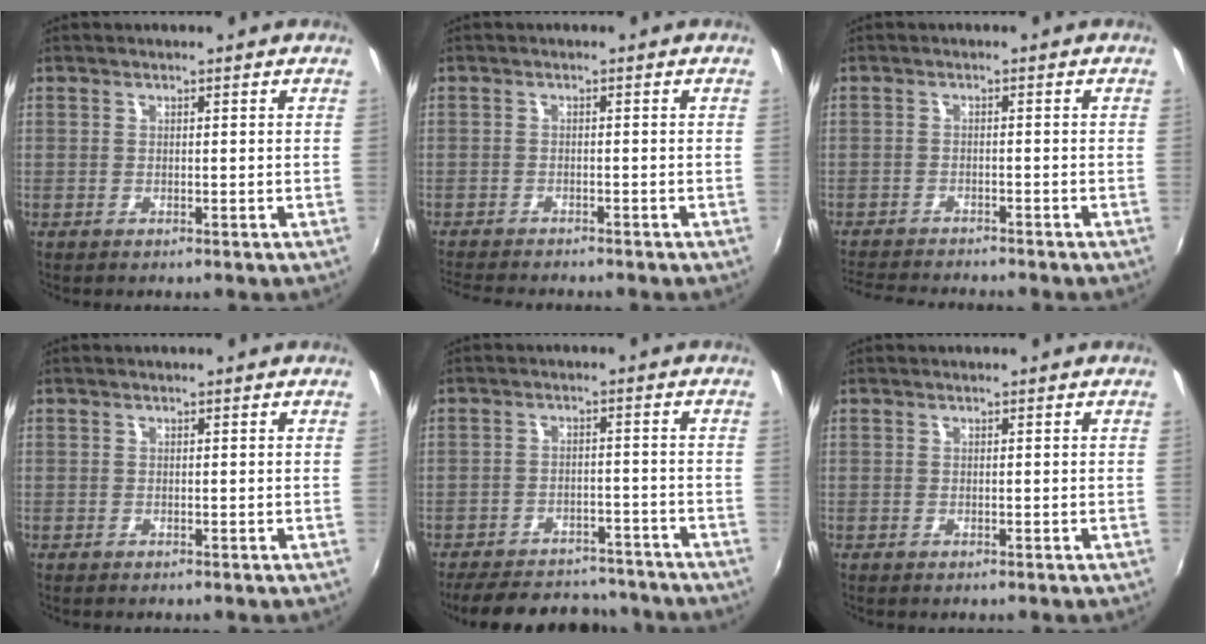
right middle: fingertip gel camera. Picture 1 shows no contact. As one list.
[{"total": 6.6, "force": [-6.1, 0.7, 2.4], "torque": [-0.064, -0.020, -0.101]}, {"total": 8.2, "force": [-7.7, 0.8, 2.8], "torque": [-0.076, -0.017, -0.126]}, {"total": 0.0}, {"total": 18.9, "force": [-16.1, 7.1, 6.8], "torque": [-0.153, 0.019, -0.206]}, {"total": 0.0}]